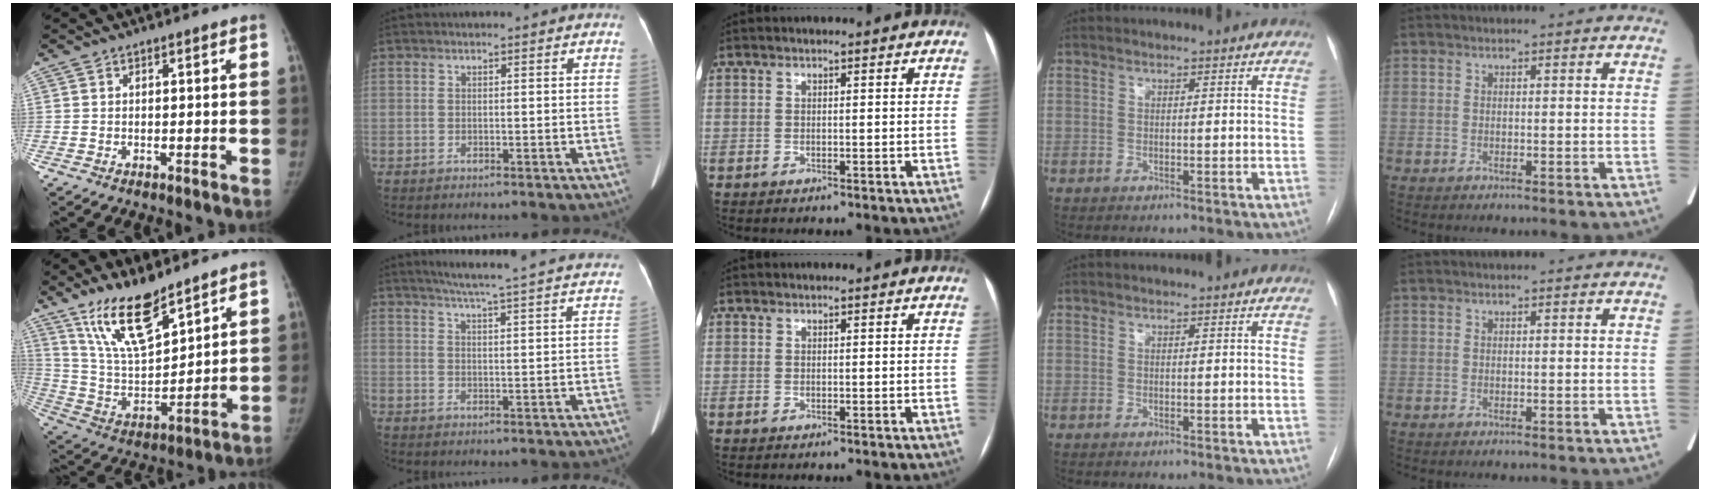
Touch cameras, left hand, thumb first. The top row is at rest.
{"thumb": {"total": 15.8, "force": [11.4, 5.2, 9.8], "torque": [-0.149, -0.068, 0.226]}, "index": {"total": 22.5, "force": [20.6, 0.0, 9.2], "torque": [-0.140, -0.021, 0.250]}, "middle": {"total": 1.4, "force": [-0.7, -1.0, -0.8], "torque": [0.015, -0.008, -0.011]}}